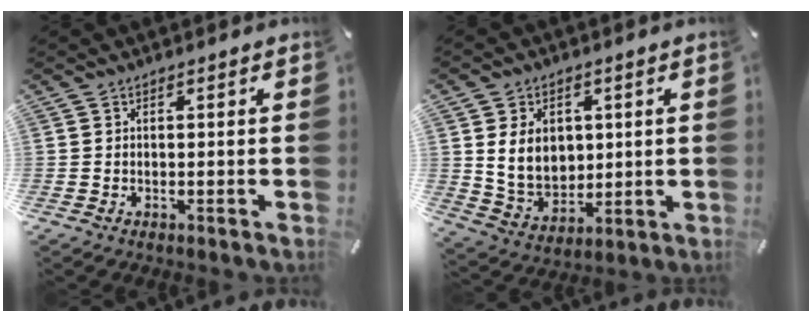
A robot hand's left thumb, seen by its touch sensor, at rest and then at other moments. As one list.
[{"total": 9.9, "force": [2.7, 8.2, 4.7], "torque": [-0.100, -0.010, 0.048]}]